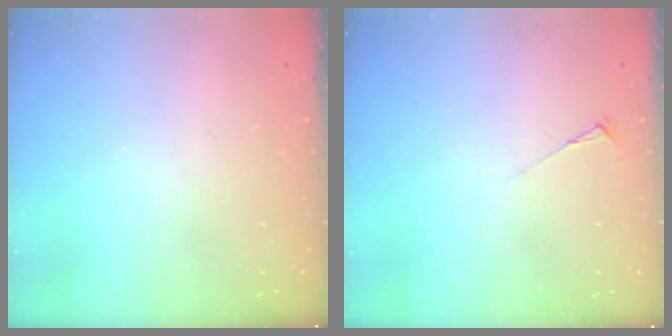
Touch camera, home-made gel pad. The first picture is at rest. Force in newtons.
{"total": 3.6, "press": 3.5, "slide": 0.5}